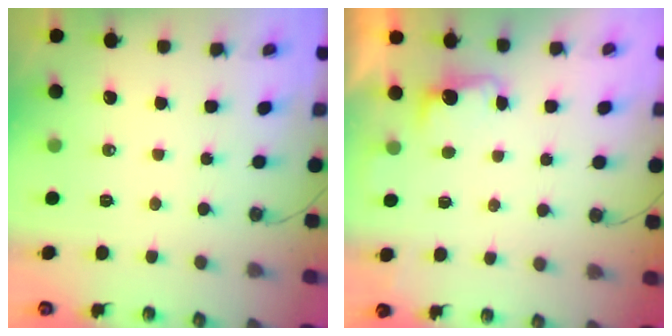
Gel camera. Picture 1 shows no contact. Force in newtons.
{"total": 1.5, "press": 1.3, "slide": 0.8}